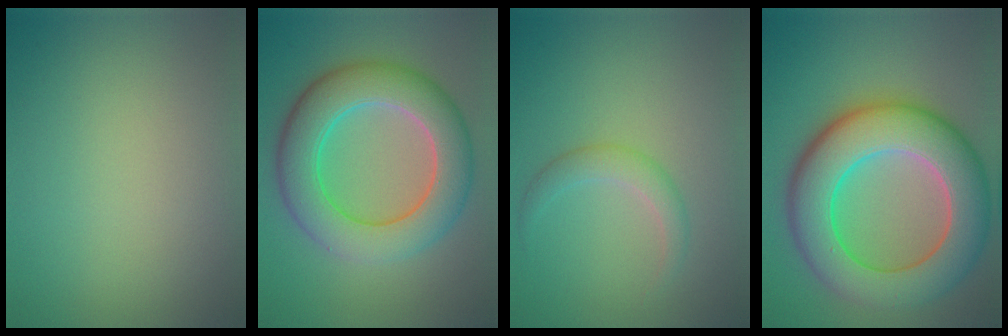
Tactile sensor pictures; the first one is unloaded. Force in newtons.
{"total": 8.6, "press": 8.6, "slide": 0.1}
{"total": 1.9, "press": 1.9, "slide": 0.2}
{"total": 11.7, "press": 11.7, "slide": 0.4}